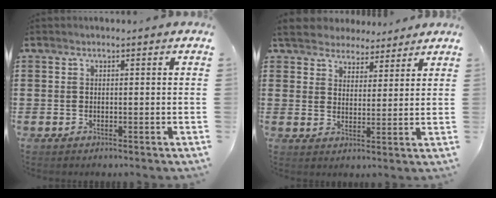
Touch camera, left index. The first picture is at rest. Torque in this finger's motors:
{"motor_torque": [1.40, -0.74, 1.05, 0.21]}